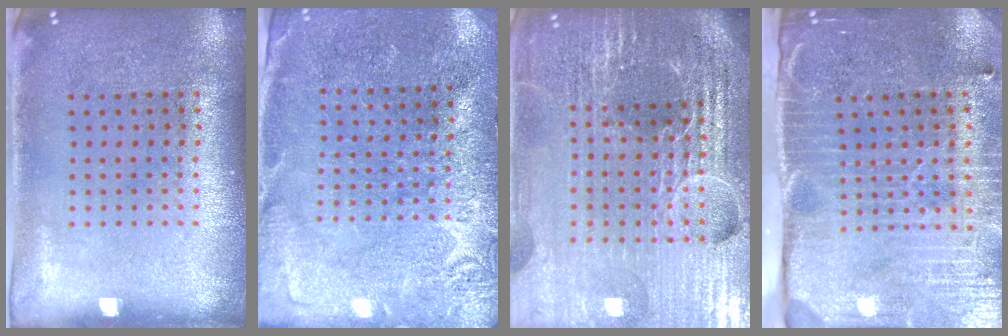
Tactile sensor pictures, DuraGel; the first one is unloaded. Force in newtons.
{"total": 2.8, "press": 2.8, "slide": 0.3}
{"total": 6.4, "press": 5.7, "slide": 3.1}
{"total": 4.5, "press": 3.7, "slide": 2.6}